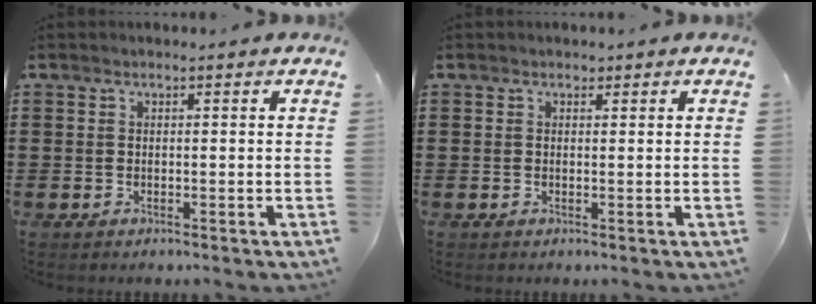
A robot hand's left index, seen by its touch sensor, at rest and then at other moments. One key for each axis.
{"total": 0.7, "fx": 0.4, "fy": 0.4, "fz": 0.3, "tx": -0.007, "ty": 0.004, "tz": 0.007}